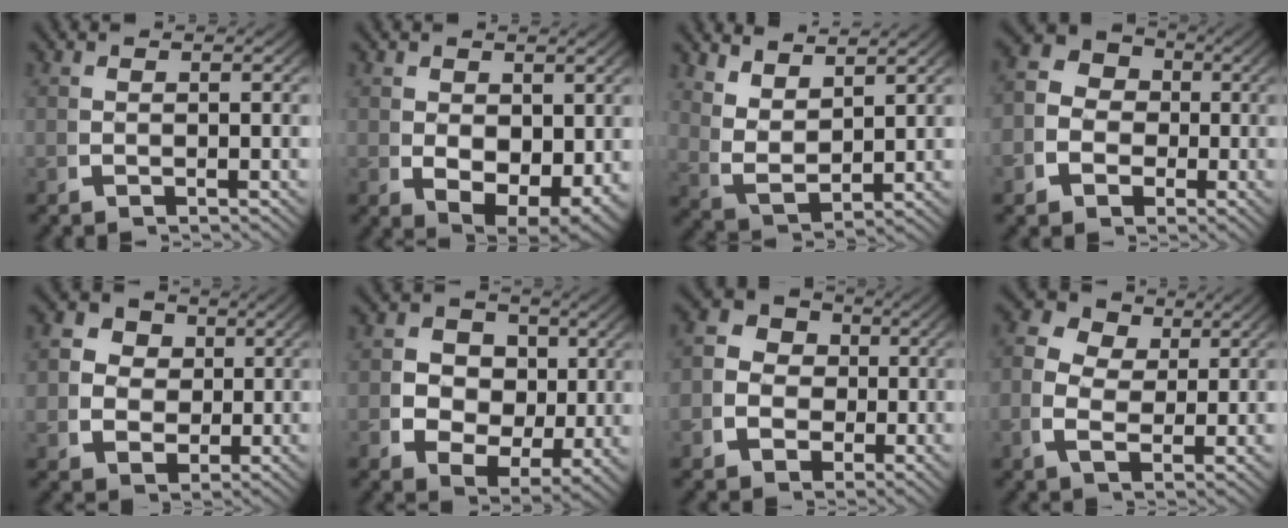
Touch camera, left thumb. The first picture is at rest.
{"total": 6.6, "force": [-0.9, 4.4, 4.8], "torque": [-0.098, -0.051, 0.017]}
{"total": 5.1, "force": [2.2, 3.1, 3.4], "torque": [-0.086, -0.017, 0.052]}
{"total": 8.3, "force": [0.5, 7.5, 3.6], "torque": [-0.064, 0.003, -0.010]}
{"total": 6.9, "force": [1.2, 5.8, 3.4], "torque": [-0.079, -0.023, 0.026]}
{"total": 8.4, "force": [0.1, 6.9, 4.8], "torque": [-0.102, -0.035, 0.008]}
{"total": 8.2, "force": [0.5, 7.4, 3.5], "torque": [-0.070, -0.005, -0.003]}
{"total": 5.6, "force": [1.5, 4.3, 3.4], "torque": [-0.075, -0.018, 0.028]}